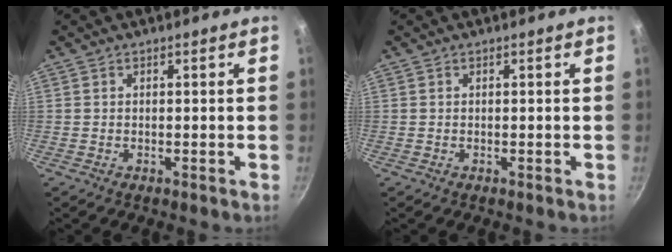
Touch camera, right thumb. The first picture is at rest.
{"total": 0.0}